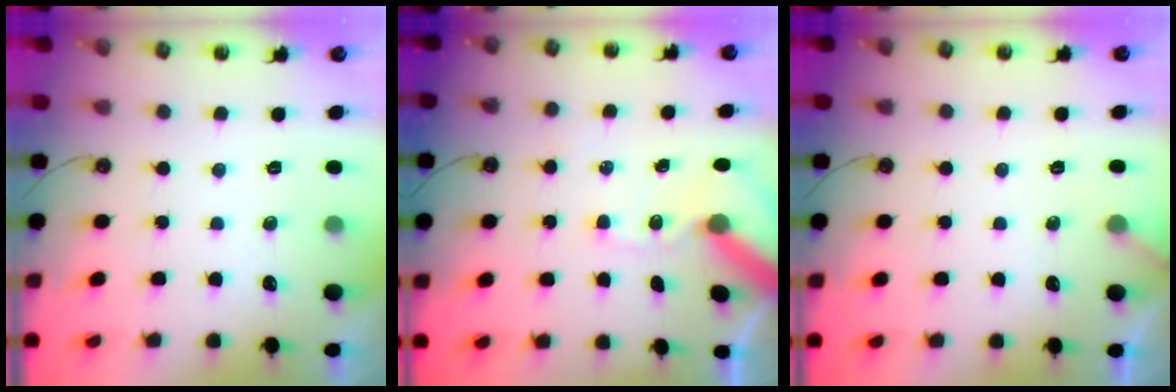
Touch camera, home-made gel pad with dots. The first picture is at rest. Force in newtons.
{"total": 10.6, "press": 10.4, "slide": 1.7}
{"total": 2.4, "press": 2.4, "slide": 0.1}